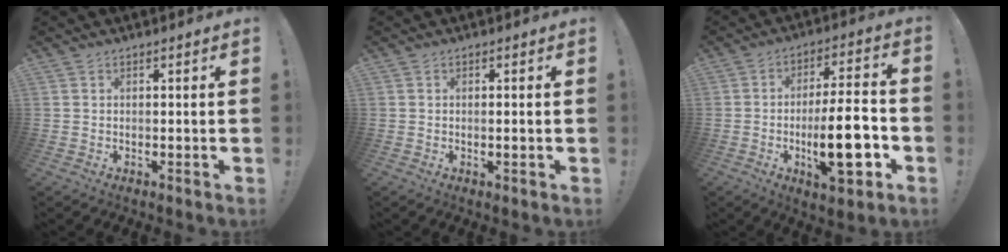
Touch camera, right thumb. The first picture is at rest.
{"total": 1.3, "force": [-0.1, -0.2, 1.3], "torque": [-0.023, 0.000, -0.002]}
{"total": 17.8, "force": [-4.8, 4.9, 16.5], "torque": [-0.261, 0.007, -0.078]}